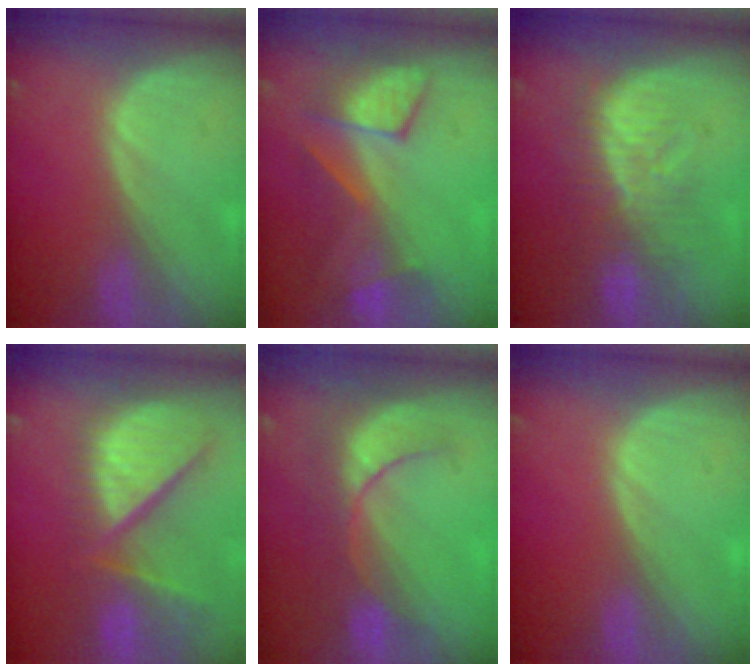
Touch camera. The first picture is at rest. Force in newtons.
{"total": 8.0, "press": 7.9, "slide": 1.7}
{"total": 9.3, "press": 8.8, "slide": 3.1}
{"total": 13.2, "press": 11.0, "slide": 7.3}
{"total": 8.4, "press": 7.9, "slide": 2.9}
{"total": 0.0}